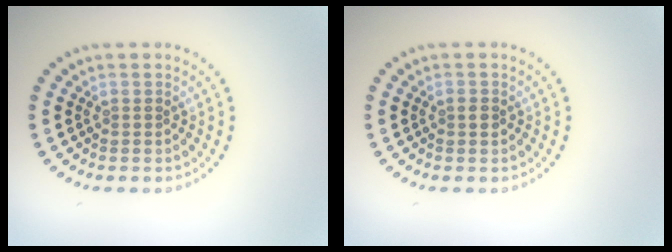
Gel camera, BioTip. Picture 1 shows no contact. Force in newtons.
{"total": 1.1, "press": 1.1, "slide": 0.0}